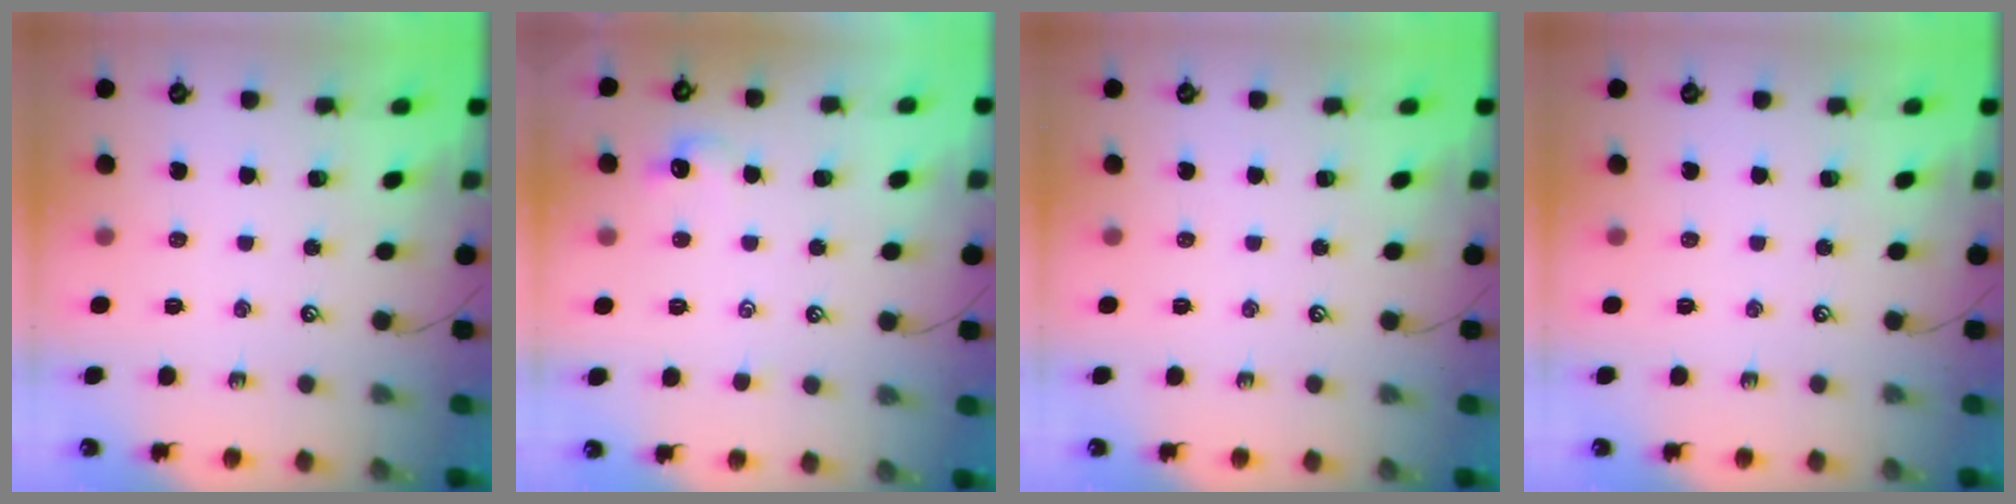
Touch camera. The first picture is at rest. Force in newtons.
{"total": 0.7, "press": 0.2, "slide": 0.6}
{"total": 0.0}
{"total": 0.0}